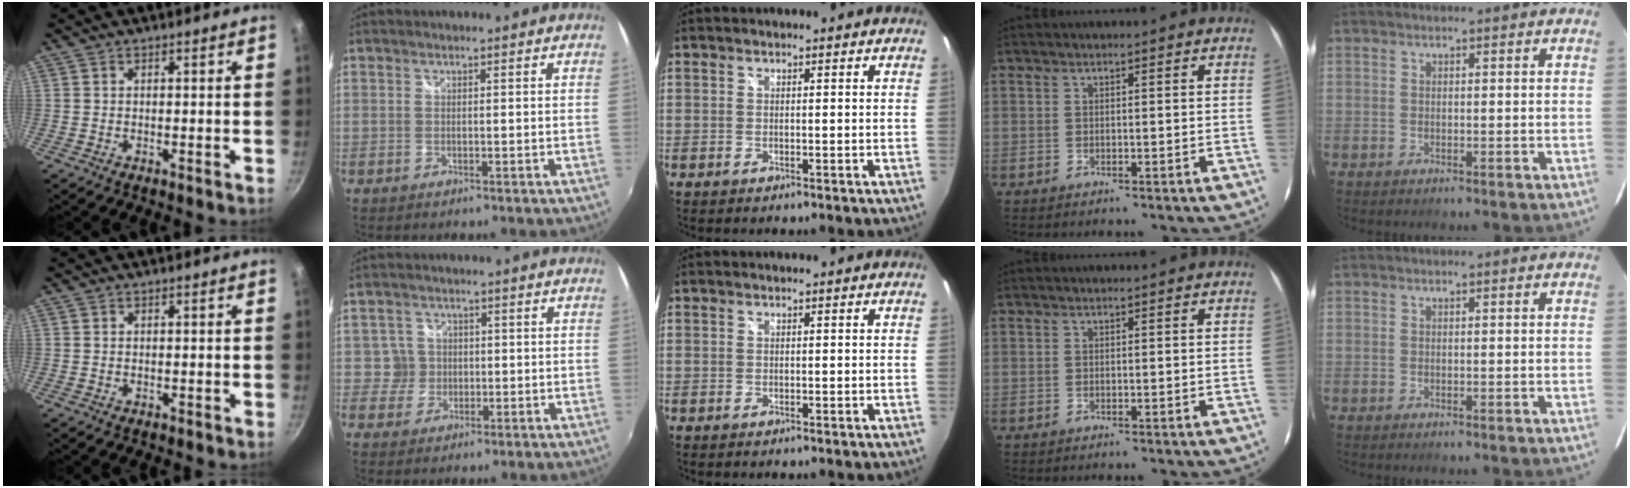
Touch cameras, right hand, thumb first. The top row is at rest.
{"index": {"total": 3.4, "force": [-0.2, 3.4, -0.1], "torque": [0.011, 0.014, -0.003]}}